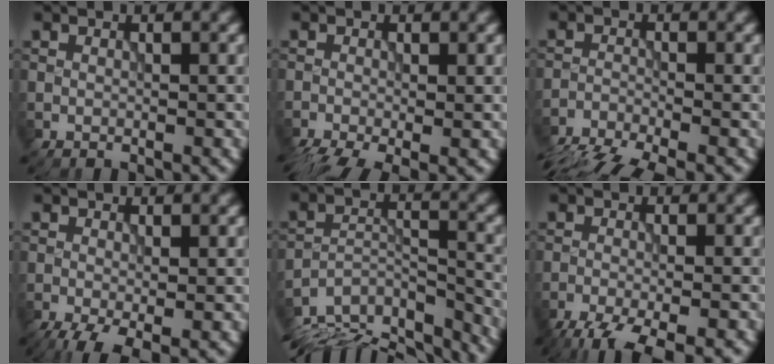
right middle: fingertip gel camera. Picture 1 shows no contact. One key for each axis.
{"total": 4.9, "fx": -3.2, "fy": 1.3, "fz": 3.5, "tx": -0.062, "ty": -0.019, "tz": -0.057}
{"total": 8.3, "fx": -7.5, "fy": 1.7, "fz": 3.3, "tx": -0.060, "ty": -0.028, "tz": -0.121}
{"total": 4.8, "fx": -2.4, "fy": 1.5, "fz": 3.8, "tx": -0.069, "ty": -0.011, "tz": -0.039}
{"total": 13.5, "fx": -12.1, "fy": 4.6, "fz": 4.0, "tx": -0.073, "ty": -0.009, "tz": -0.159}
{"total": 7.0, "fx": -5.1, "fy": 1.6, "fz": 4.6, "tx": -0.076, "ty": -0.031, "tz": -0.087}